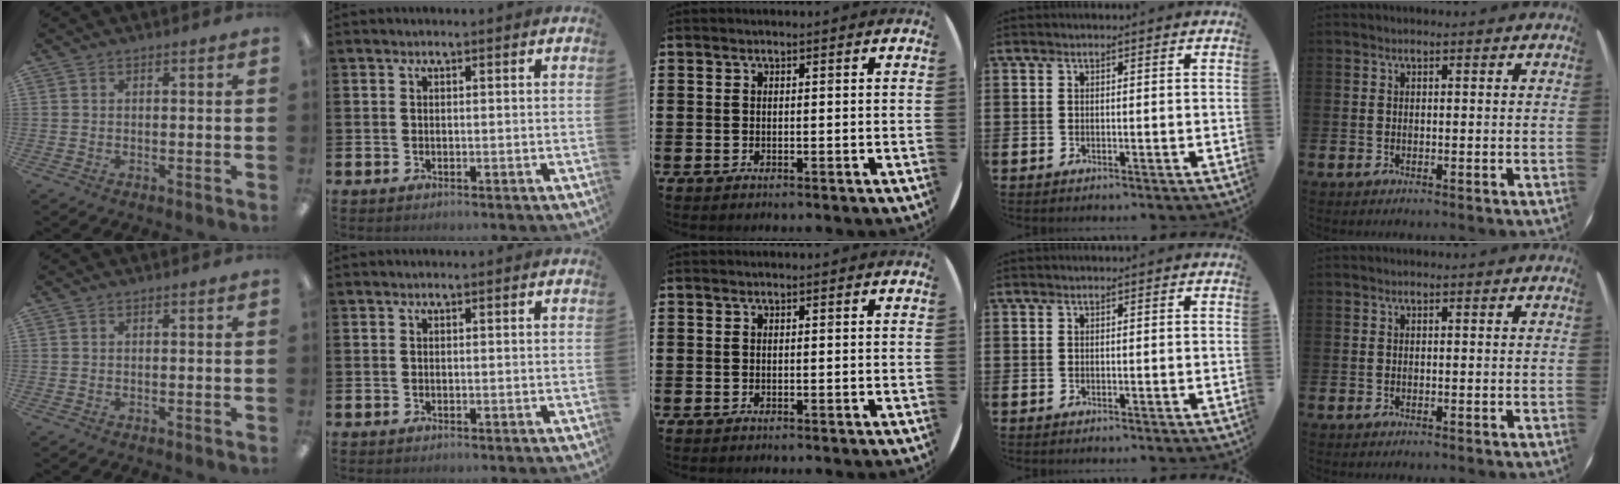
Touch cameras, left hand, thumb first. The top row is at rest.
{}